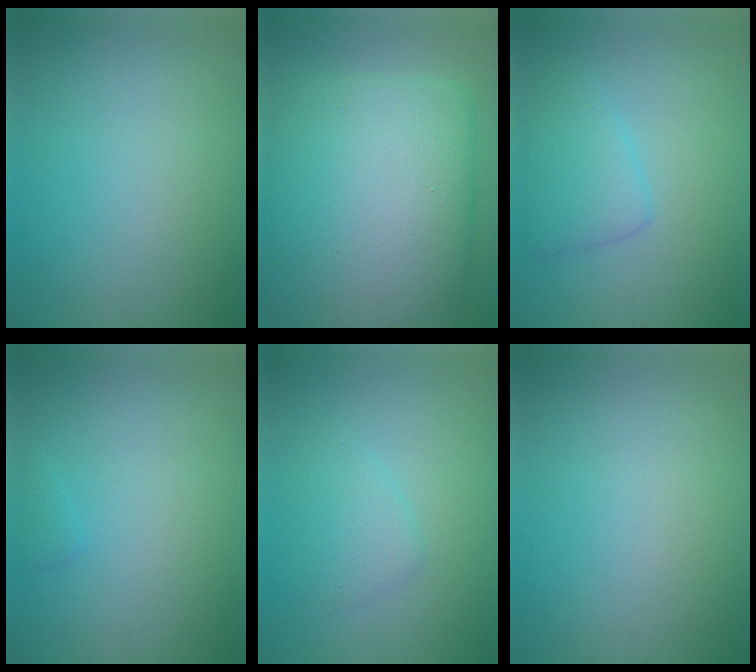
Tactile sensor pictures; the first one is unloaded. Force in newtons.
{"total": 16.5, "press": 16.5, "slide": 0.4}
{"total": 3.1, "press": 3.1, "slide": 0.1}
{"total": 0.7, "press": 0.7, "slide": 0.1}
{"total": 2.3, "press": 2.3, "slide": 0.1}
{"total": 0.0}